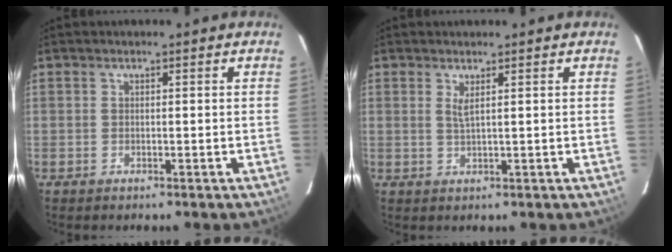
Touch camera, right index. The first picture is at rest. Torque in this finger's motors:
{"motor_torque": [-0.03, 0.04, 0.02, 0.04]}